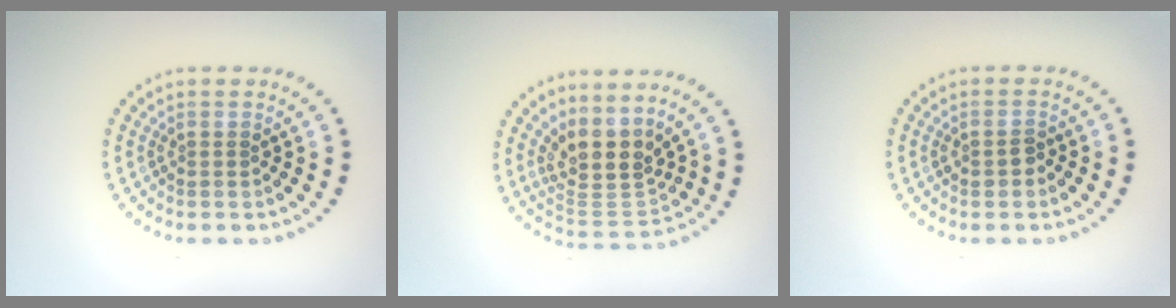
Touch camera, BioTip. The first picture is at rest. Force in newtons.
{"total": 4.3, "press": 3.5, "slide": 2.6}
{"total": 1.1, "press": 1.1, "slide": 0.3}